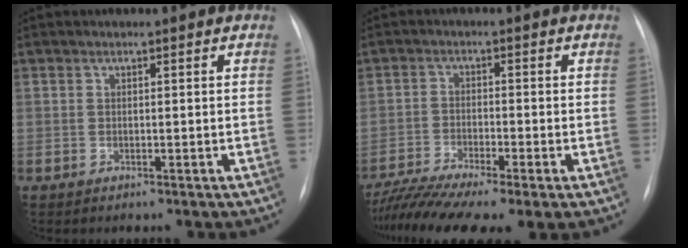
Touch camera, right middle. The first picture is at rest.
{"total": 9.4, "force": [-7.2, 0.5, 6.0], "torque": [-0.115, -0.013, -0.123]}